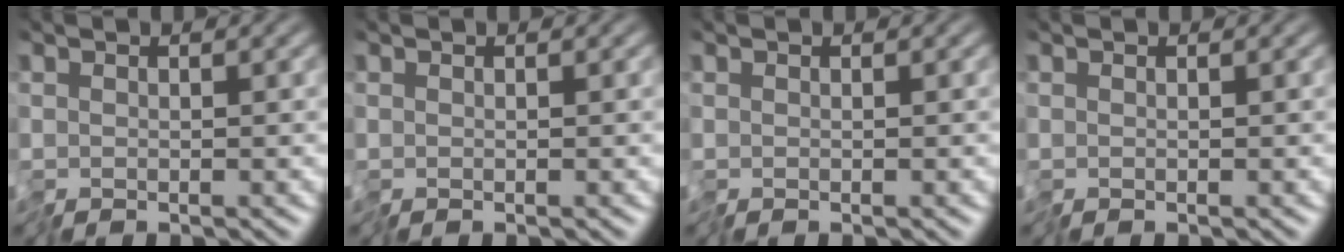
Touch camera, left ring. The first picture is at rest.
{"total": 0.0}
{"total": 0.0}
{"total": 0.0}